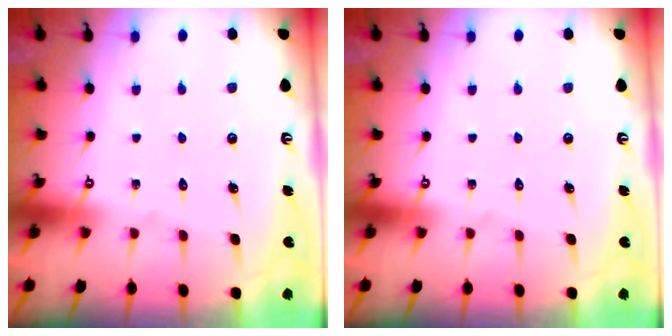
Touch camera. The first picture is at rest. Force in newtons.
{"total": 0.0}